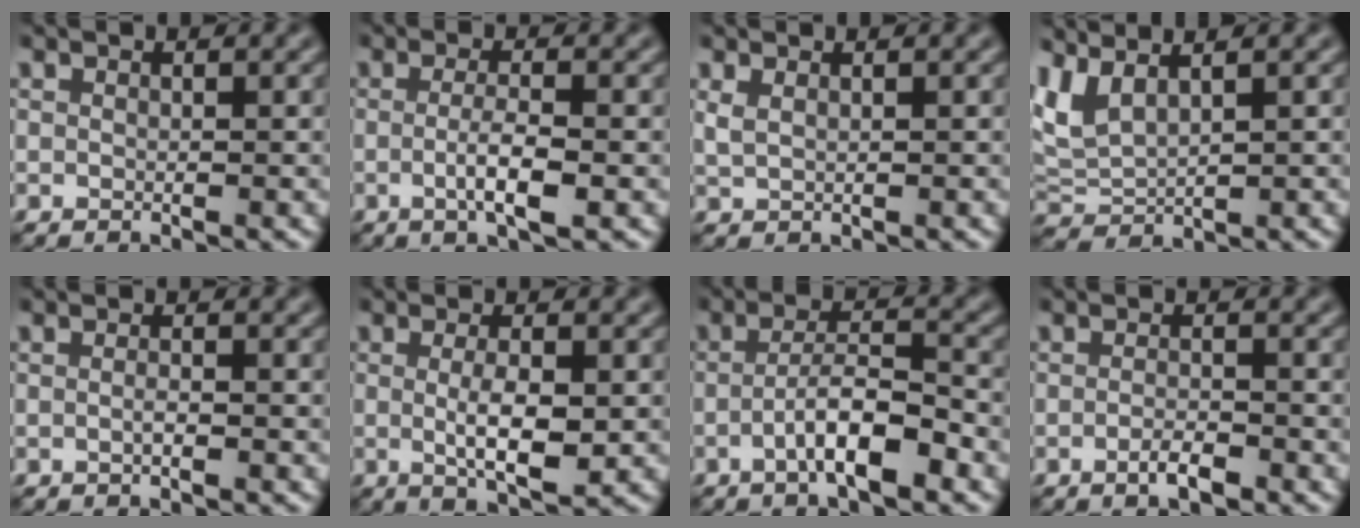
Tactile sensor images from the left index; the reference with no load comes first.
{"total": 3.2, "force": [-0.6, 0.6, 3.1], "torque": [-0.056, -0.003, -0.011]}
{"total": 1.1, "force": [0.7, 0.4, 0.8], "torque": [-0.019, 0.001, 0.017]}
{"total": 3.5, "force": [2.3, 1.3, 2.4], "torque": [-0.066, 0.008, 0.053]}
{"total": 0.9, "force": [-0.2, 0.1, 0.8], "torque": [-0.015, -0.001, -0.005]}
{"total": 4.0, "force": [-0.1, 1.1, 3.9], "torque": [-0.070, -0.006, 0.000]}
{"total": 4.8, "force": [-2.1, 1.1, 4.2], "torque": [-0.071, 0.012, -0.041]}
{"total": 1.8, "force": [-0.9, 0.5, 1.5], "torque": [-0.028, -0.001, -0.019]}